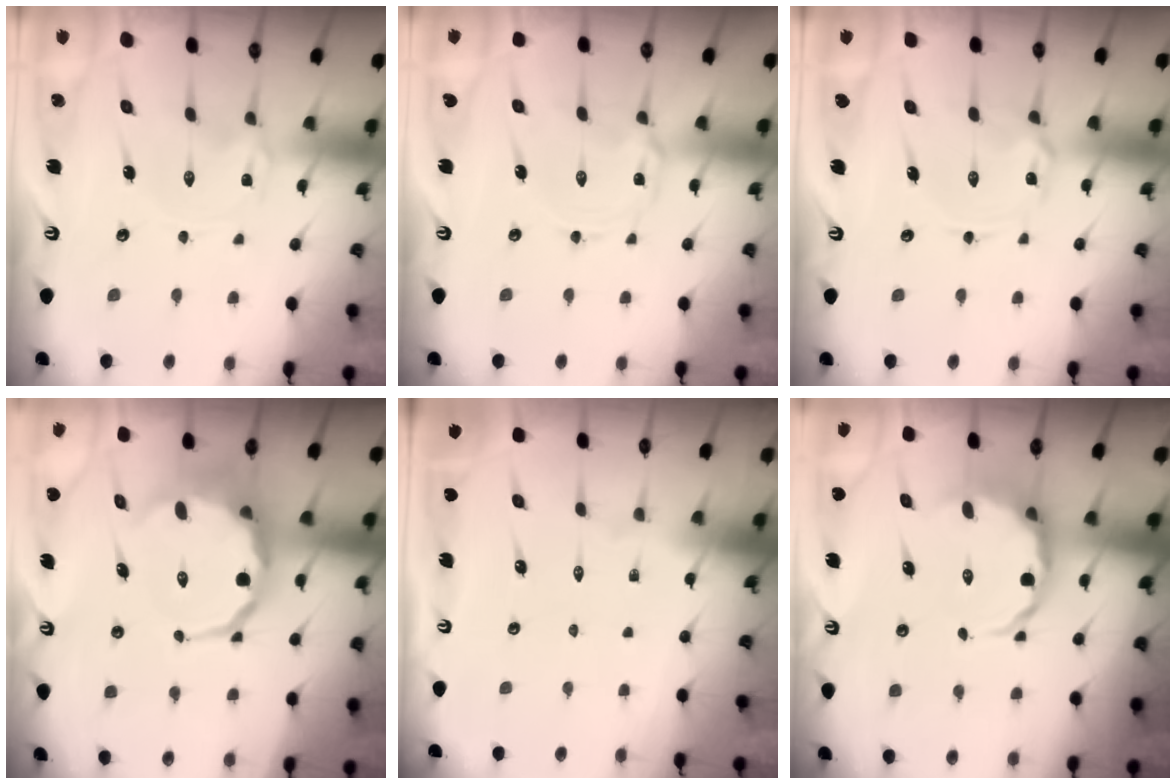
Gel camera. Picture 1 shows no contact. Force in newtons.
{"total": 2.3, "press": 2.3, "slide": 0.2}
{"total": 3.6, "press": 3.5, "slide": 0.4}
{"total": 8.6, "press": 8.3, "slide": 2.3}
{"total": 0.0}
{"total": 8.2, "press": 7.8, "slide": 2.6}